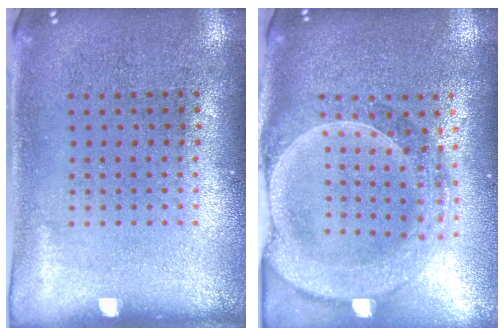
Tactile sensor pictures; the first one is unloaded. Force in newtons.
{"total": 2.6, "press": 2.3, "slide": 1.3}